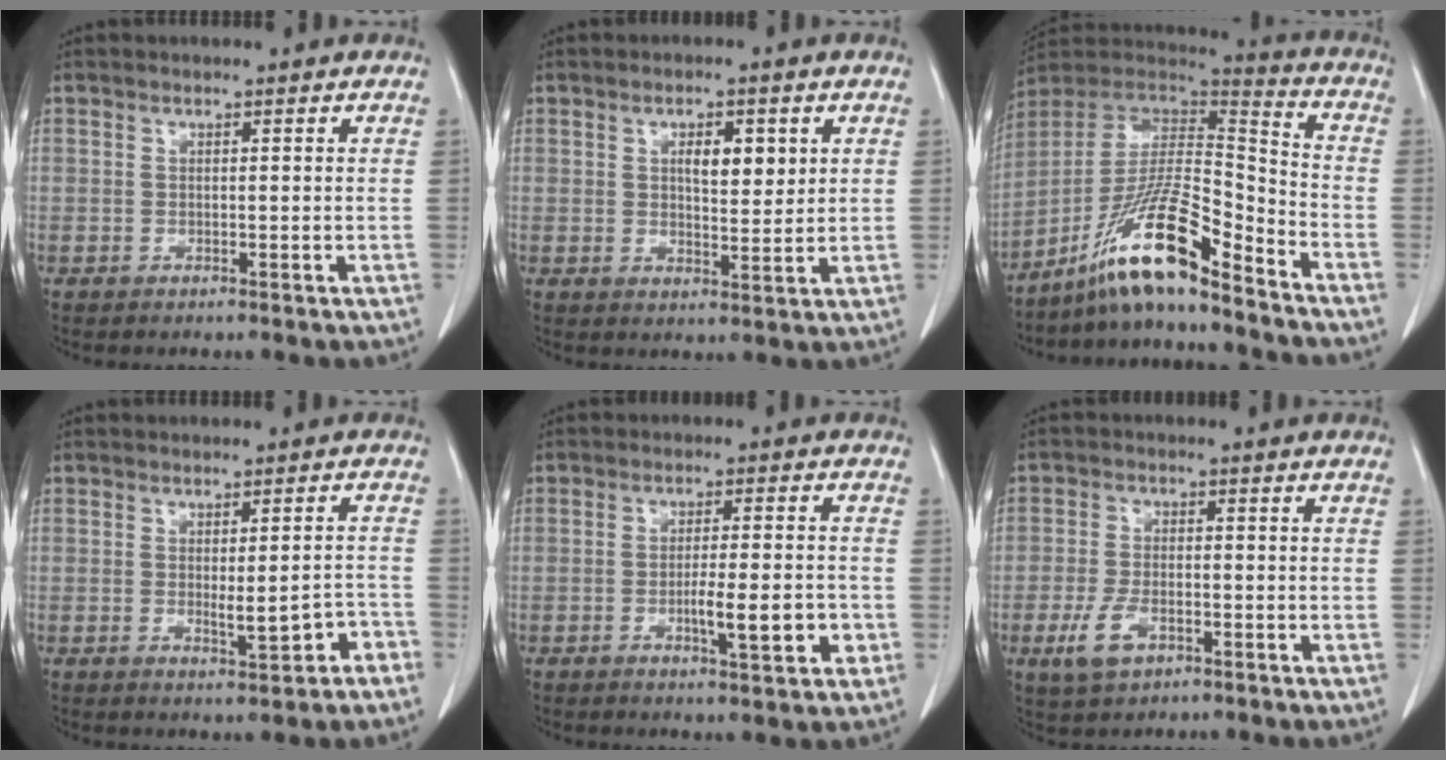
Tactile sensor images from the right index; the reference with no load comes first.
{"total": 4.9, "force": [1.7, 1.9, 4.1], "torque": [-0.064, -0.001, 0.028]}
{"total": 15.7, "force": [-11.5, 0.9, 10.6], "torque": [-0.190, 0.008, -0.208]}
{"total": 4.6, "force": [-1.9, 1.1, 4.1], "torque": [-0.052, 0.001, -0.020]}
{"total": 6.6, "force": [-2.0, 0.8, 6.3], "torque": [-0.099, -0.005, -0.027]}
{"total": 5.4, "force": [-2.5, 2.8, 3.9], "torque": [-0.086, -0.005, -0.044]}